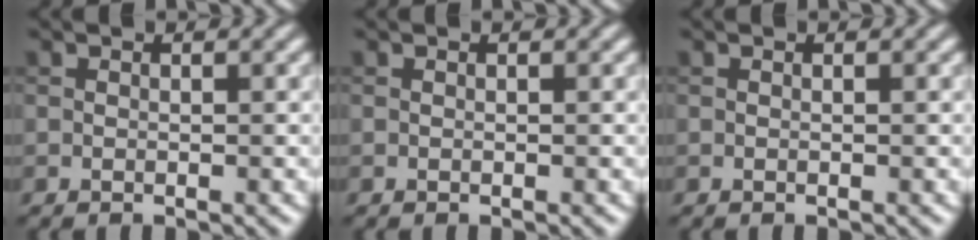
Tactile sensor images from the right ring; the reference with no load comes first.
{"total": 0.0}
{"total": 0.0}